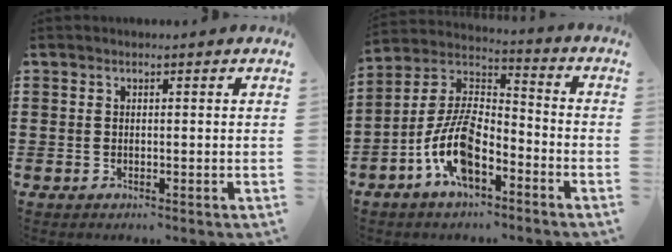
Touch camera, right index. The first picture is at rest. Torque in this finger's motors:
{"motor_torque": [1.76, 0.37, 1.05, 0.21]}